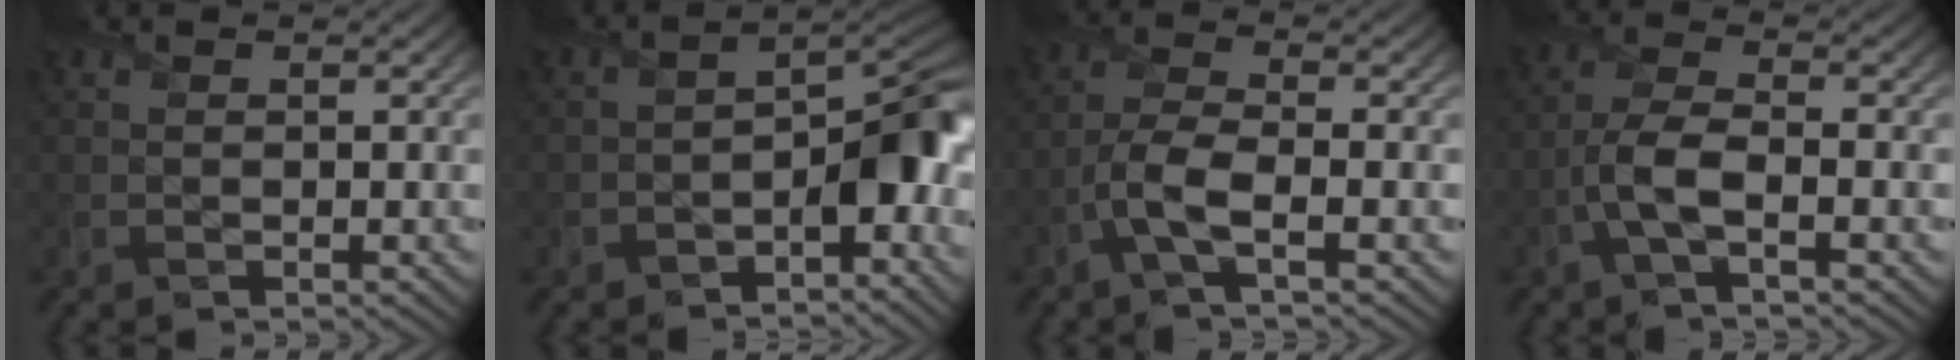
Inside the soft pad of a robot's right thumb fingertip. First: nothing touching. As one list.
[{"total": 6.8, "force": [-3.0, 3.4, 5.1], "torque": [-0.051, 0.006, -0.060]}, {"total": 4.7, "force": [-2.2, 1.1, 4.0], "torque": [-0.093, 0.006, -0.057]}, {"total": 4.8, "force": [-2.0, 1.4, 4.1], "torque": [-0.096, 0.008, -0.052]}]